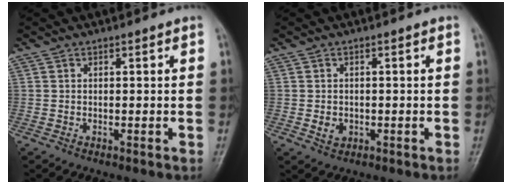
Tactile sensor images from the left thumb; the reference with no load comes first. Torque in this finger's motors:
{"motor_torque": [0.00, 0.01, 0.01, -0.01, 0.00]}